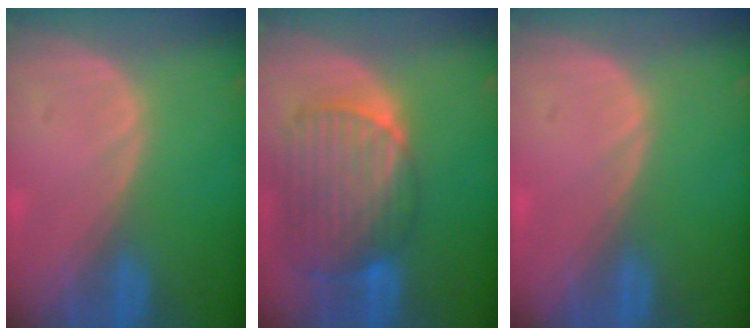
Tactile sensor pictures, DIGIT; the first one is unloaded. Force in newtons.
{"total": 10.6, "press": 9.1, "slide": 5.6}
{"total": 0.7, "press": 0.1, "slide": 0.7}